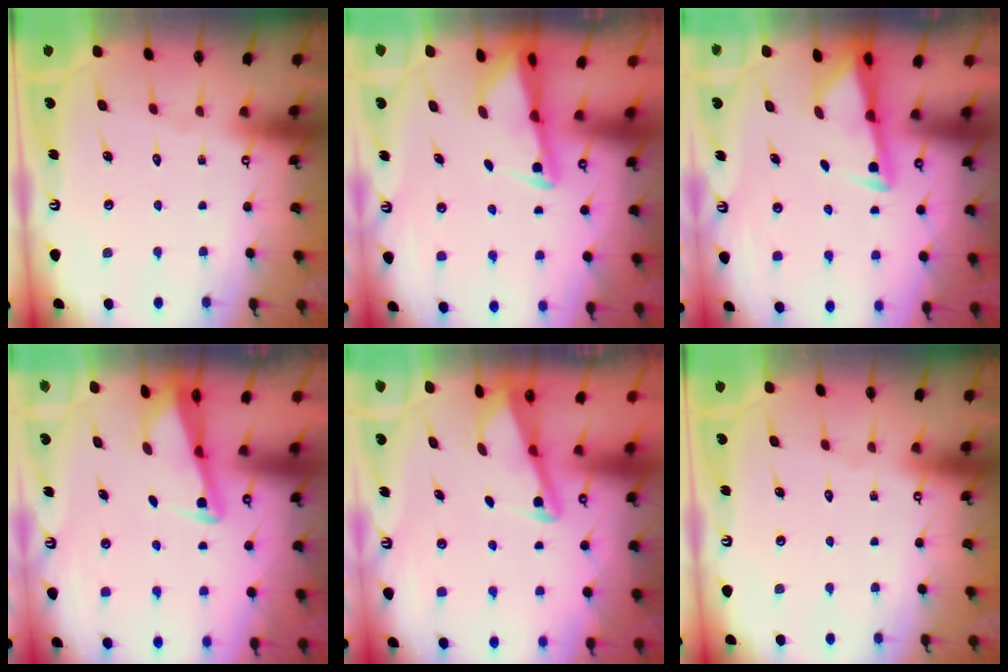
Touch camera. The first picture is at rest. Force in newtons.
{"total": 2.3, "press": 2.2, "slide": 0.4}
{"total": 3.0, "press": 3.0, "slide": 0.5}
{"total": 2.9, "press": 2.9, "slide": 0.3}
{"total": 2.8, "press": 2.8, "slide": 0.4}
{"total": 0.0}